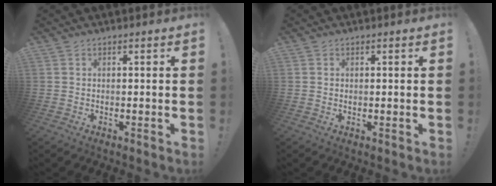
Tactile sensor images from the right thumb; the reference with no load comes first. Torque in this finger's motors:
{"motor_torque": [-0.27, -0.29, 0.06, 0.03, -0.09]}